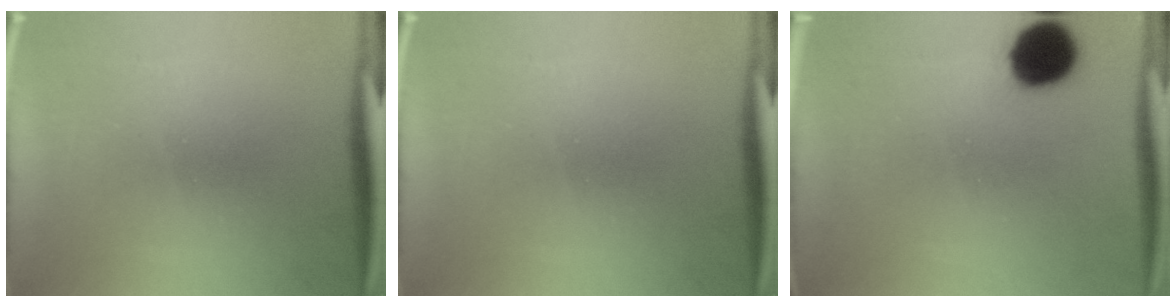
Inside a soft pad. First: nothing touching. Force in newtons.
{"total": 0.0}
{"total": 10.5}